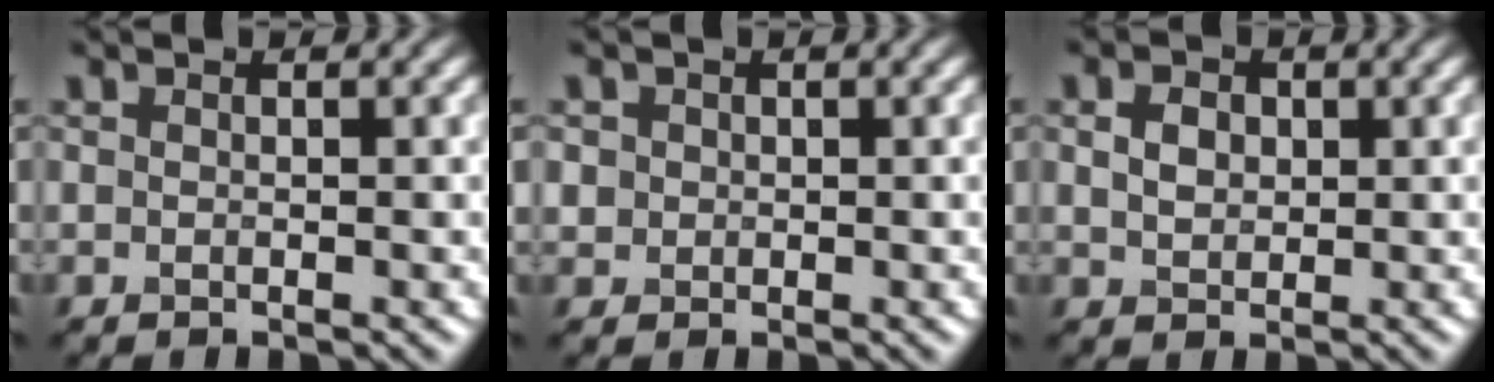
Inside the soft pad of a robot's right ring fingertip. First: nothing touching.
{"total": 1.2, "force": [0.2, 1.2, 0.2], "torque": [0.003, -0.002, 0.006]}
{"total": 2.2, "force": [0.5, 1.7, 1.3], "torque": [-0.026, 0.001, 0.009]}